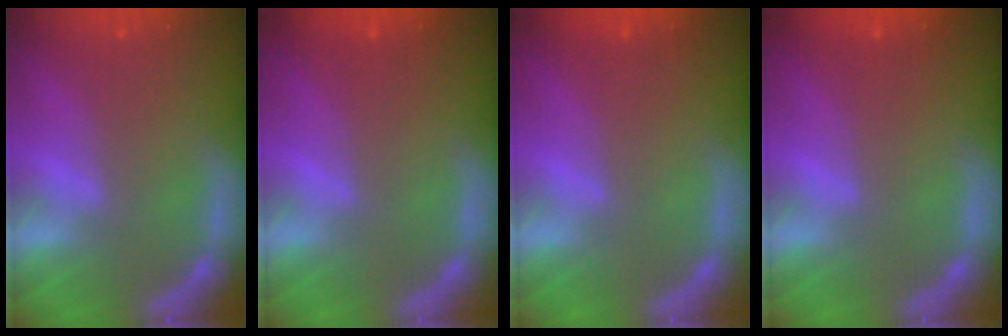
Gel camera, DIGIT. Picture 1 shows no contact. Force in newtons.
{"total": 0.0}
{"total": 0.0}
{"total": 0.0}